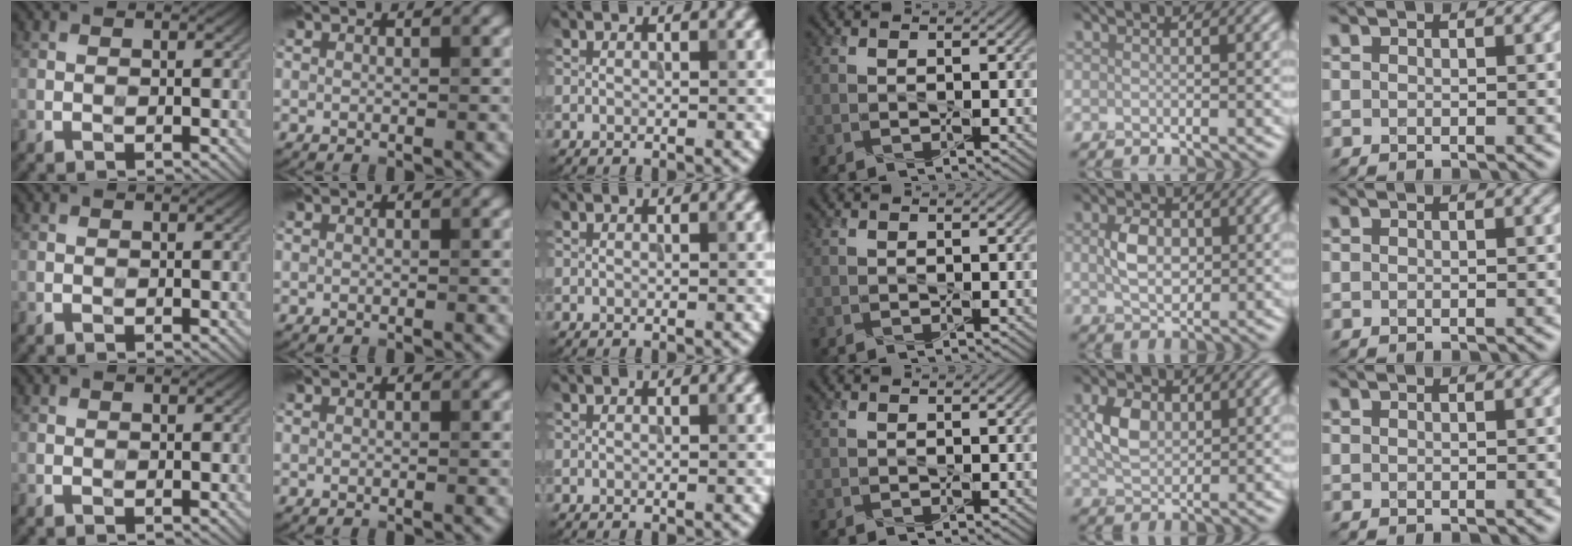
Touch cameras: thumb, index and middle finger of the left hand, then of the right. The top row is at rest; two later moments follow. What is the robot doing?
{"motion": "press", "object": "joystick"}